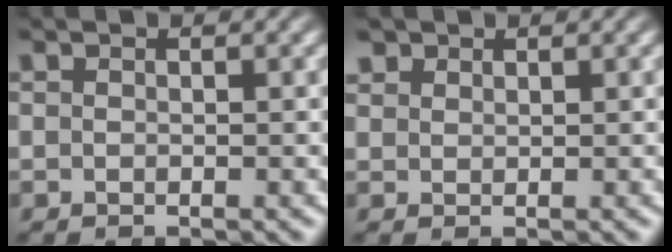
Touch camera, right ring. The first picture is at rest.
{"total": 1.6, "force": [1.4, 0.8, 0.3], "torque": [0.003, 0.007, 0.029]}